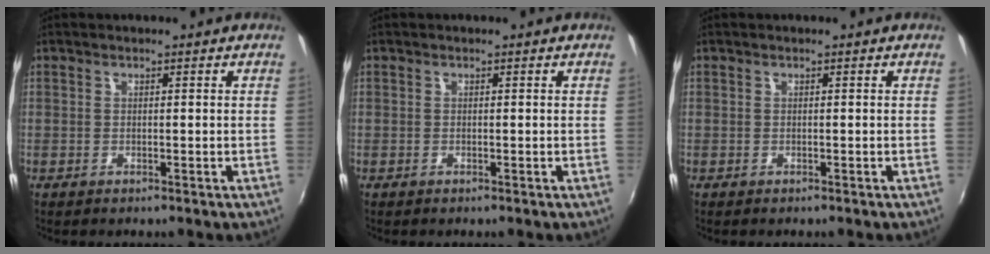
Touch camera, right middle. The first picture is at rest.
{"total": 0.0}
{"total": 0.0}